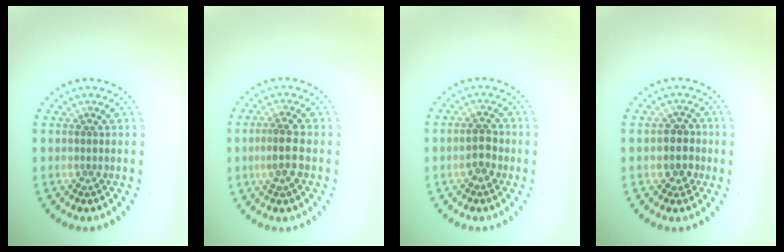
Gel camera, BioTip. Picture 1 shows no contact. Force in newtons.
{"total": 2.6, "press": 2.4, "slide": 0.8}
{"total": 2.1, "press": 2.1, "slide": 0.5}
{"total": 2.3, "press": 2.1, "slide": 0.9}